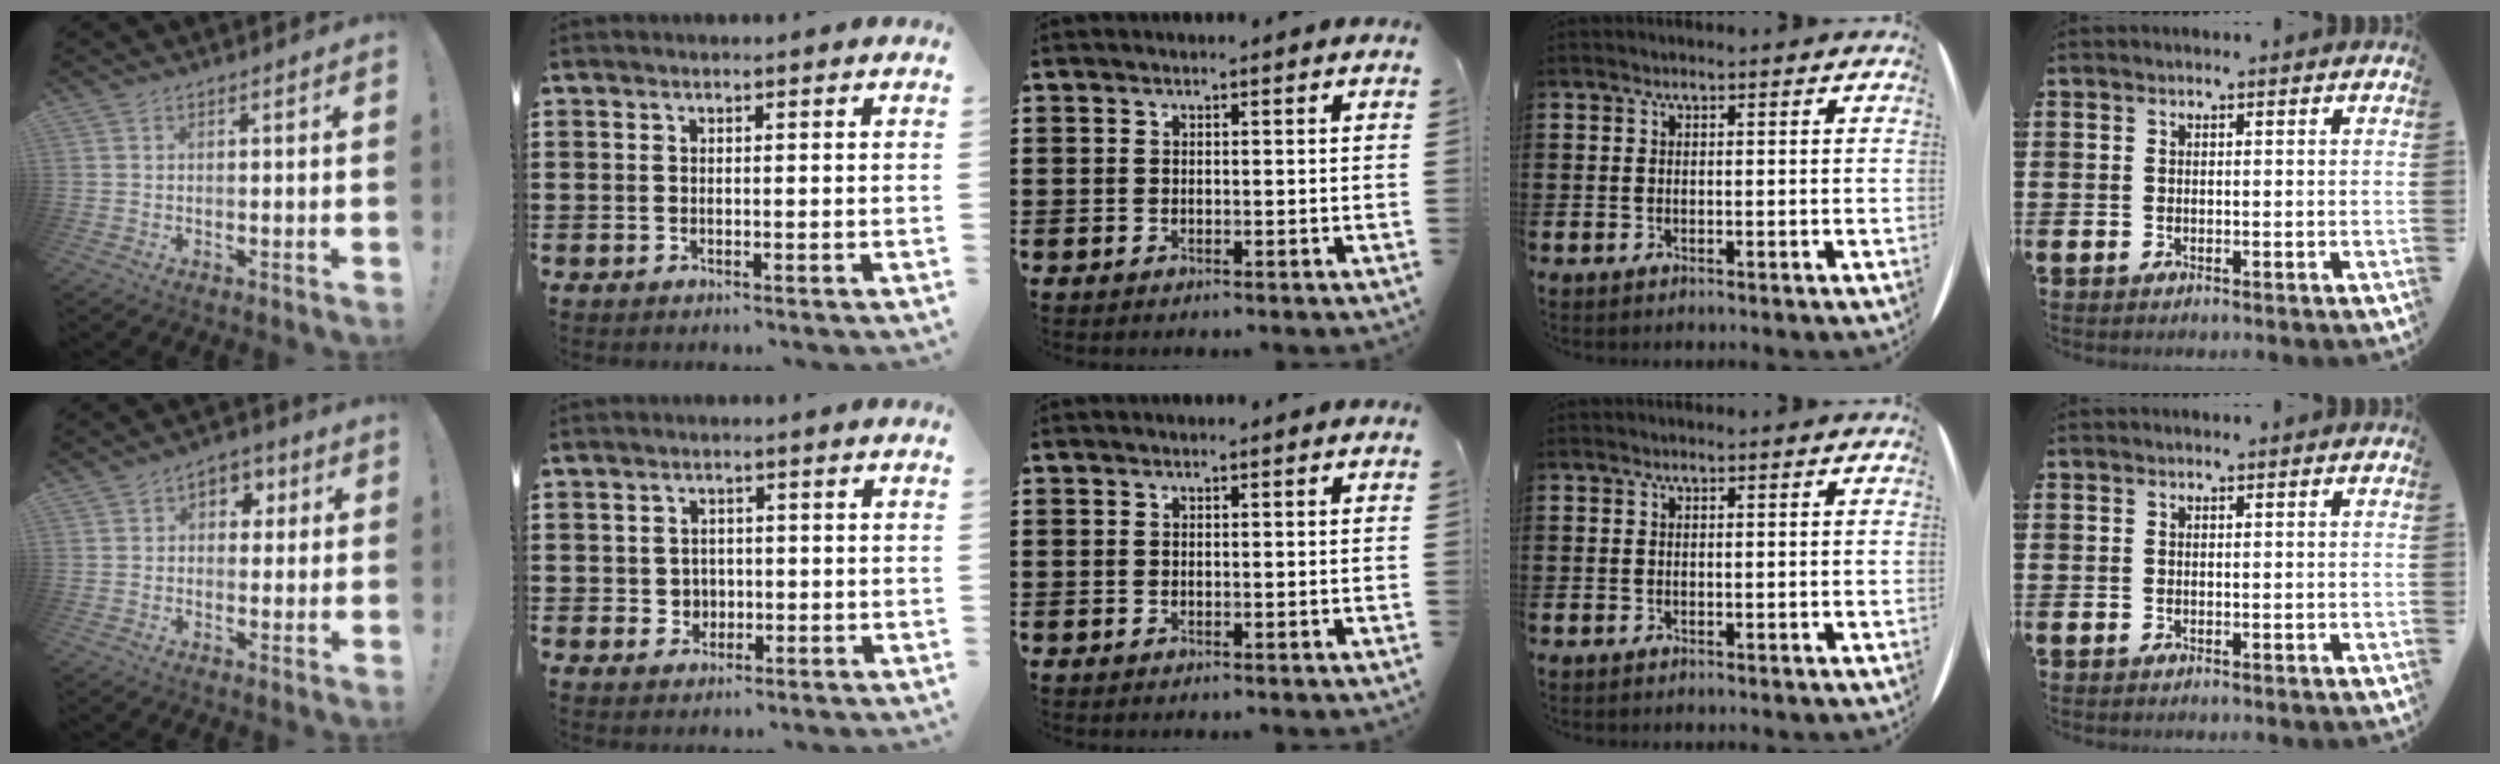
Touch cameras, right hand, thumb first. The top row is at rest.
{"thumb": {"total": 5.5, "force": [1.1, 4.8, 2.4], "torque": [-0.017, -0.002, 0.018]}, "index": {"total": 2.4, "force": [-0.3, 2.3, 0.6], "torque": [-0.021, 0.006, -0.010]}}